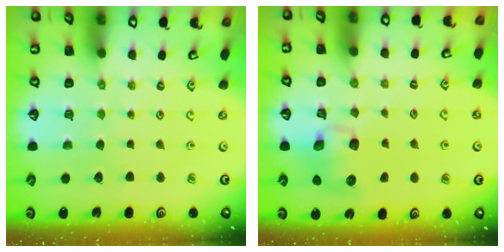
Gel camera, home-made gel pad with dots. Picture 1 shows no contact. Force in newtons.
{"total": 8.7, "press": 8.6, "slide": 1.0}